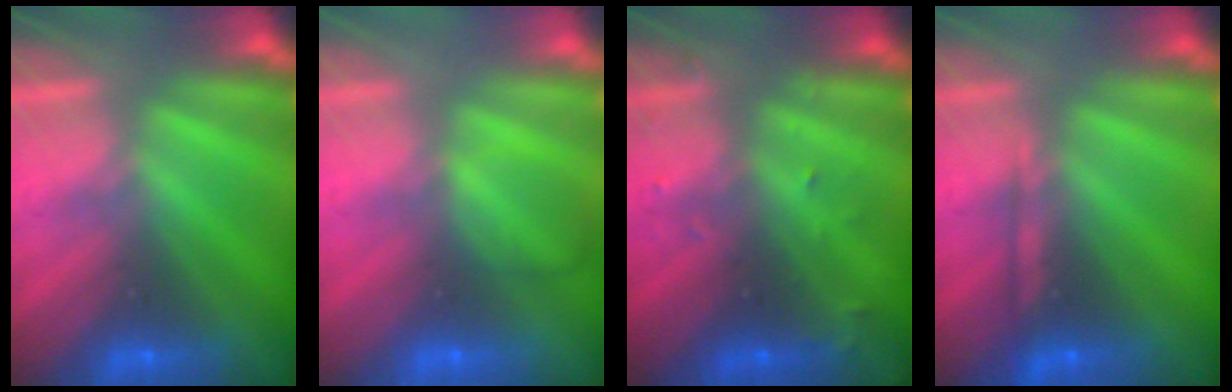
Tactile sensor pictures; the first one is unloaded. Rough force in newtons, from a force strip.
{"total": 2.1}
{"total": 3.0}
{"total": 2.2}